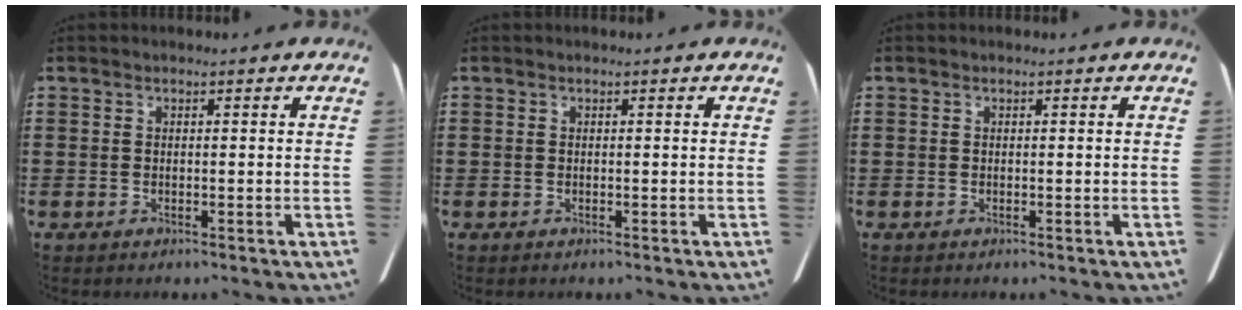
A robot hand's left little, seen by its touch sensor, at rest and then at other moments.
{"total": 0.0}
{"total": 0.0}